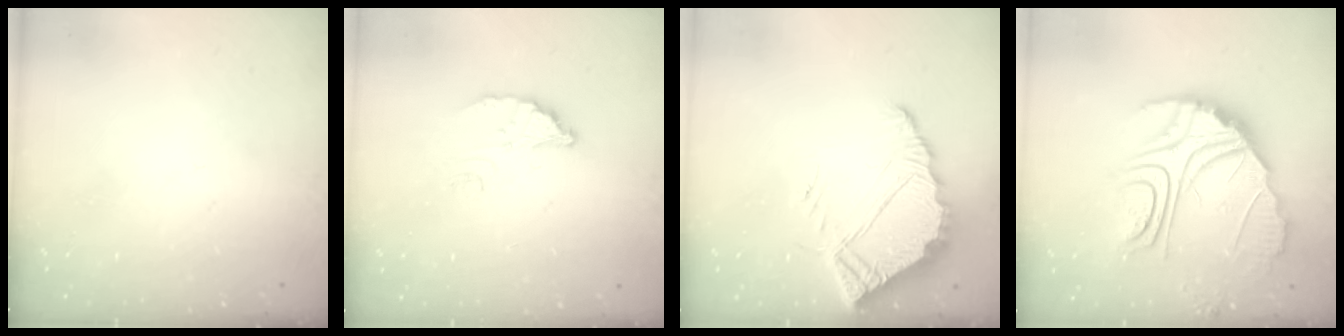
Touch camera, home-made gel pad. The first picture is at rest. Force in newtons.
{"total": 2.8, "press": 2.8, "slide": 0.2}
{"total": 7.2, "press": 7.2, "slide": 0.5}
{"total": 15.7, "press": 15.6, "slide": 1.4}